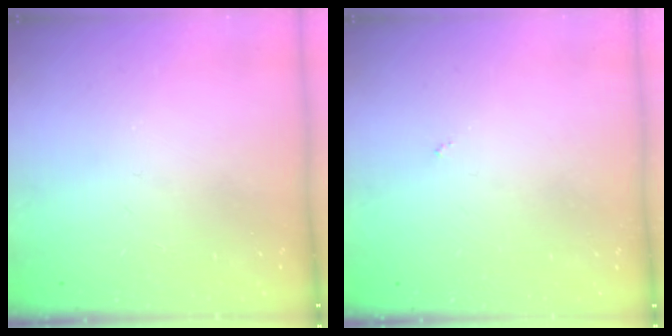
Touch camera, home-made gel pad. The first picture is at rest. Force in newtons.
{"total": 0.0}